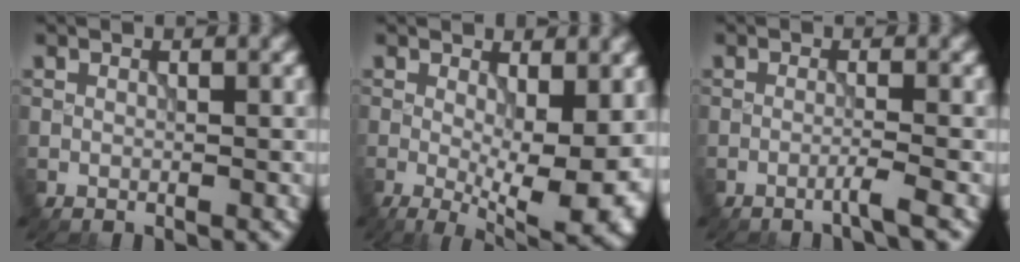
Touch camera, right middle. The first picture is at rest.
{"total": 9.3, "force": [-0.6, 3.6, 8.5], "torque": [-0.129, -0.020, -0.005]}
{"total": 1.6, "force": [-0.9, 0.0, 1.3], "torque": [-0.015, 0.004, -0.031]}